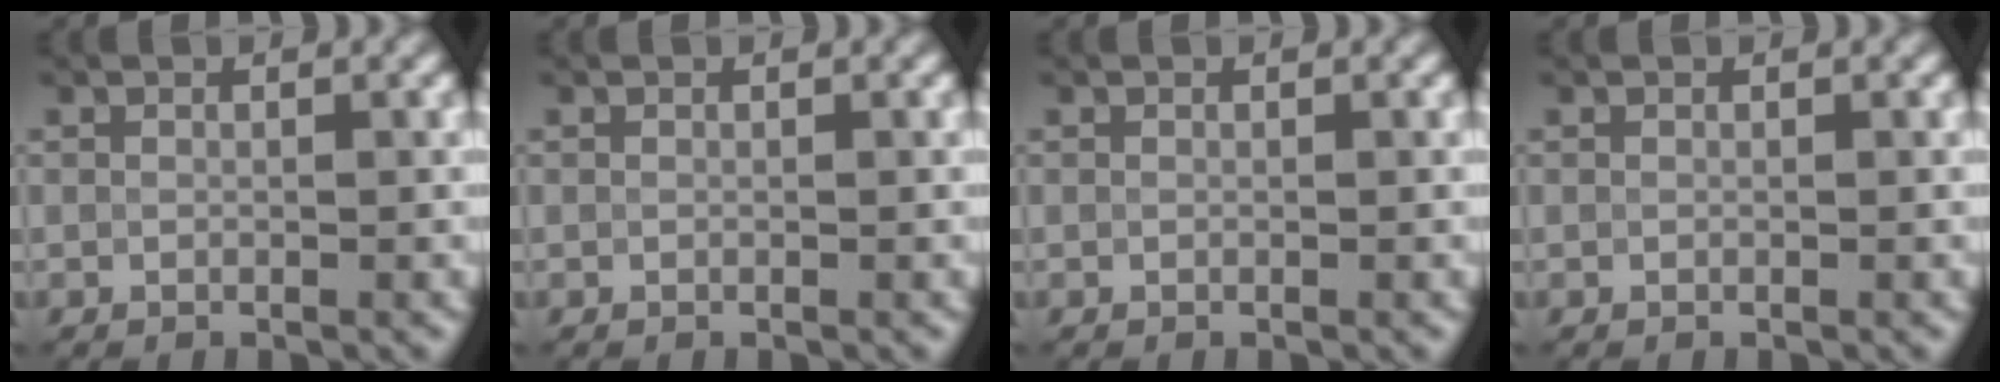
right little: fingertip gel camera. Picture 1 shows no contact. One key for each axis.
{"total": 0.0}
{"total": 0.0}
{"total": 0.0}